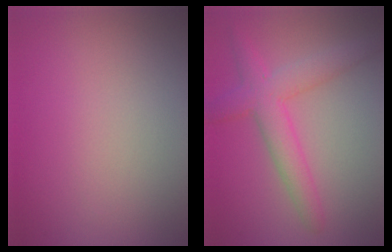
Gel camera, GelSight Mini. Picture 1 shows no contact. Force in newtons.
{"total": 4.4, "press": 4.4, "slide": 0.0}